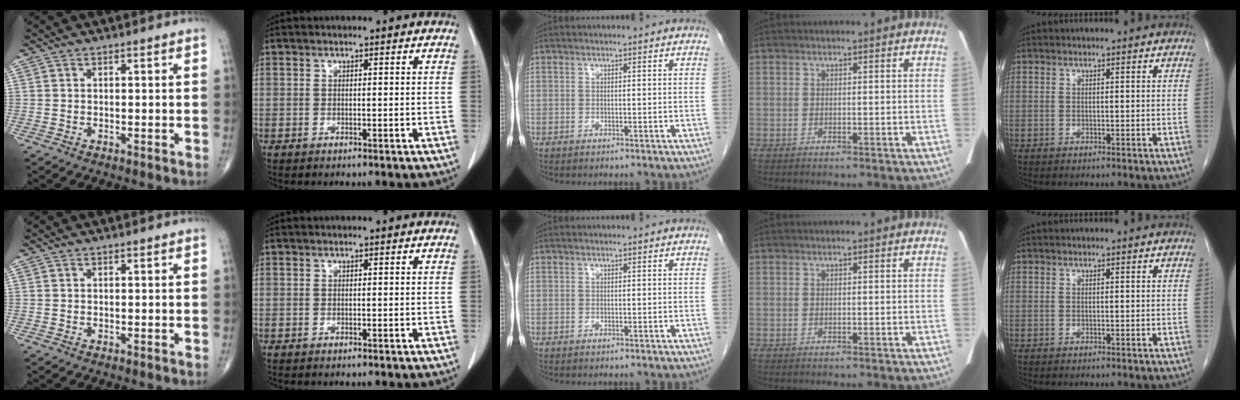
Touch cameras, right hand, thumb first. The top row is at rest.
{}